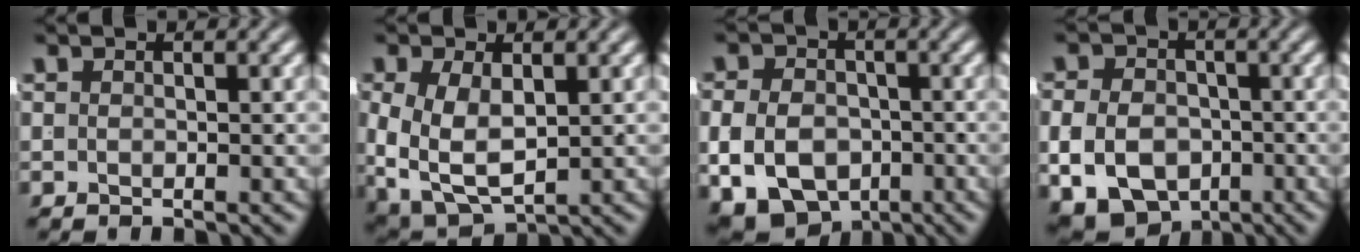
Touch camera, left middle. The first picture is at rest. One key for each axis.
{"total": 7.5, "fx": -1.2, "fy": 5.7, "fz": 4.7, "tx": -0.113, "ty": -0.042, "tz": 0.002}
{"total": 10.5, "fx": -4.2, "fy": 8.5, "fz": 4.5, "tx": -0.093, "ty": -0.046, "tz": -0.061}
{"total": 10.3, "fx": -4.1, "fy": 8.3, "fz": 4.4, "tx": -0.085, "ty": -0.044, "tz": -0.061}